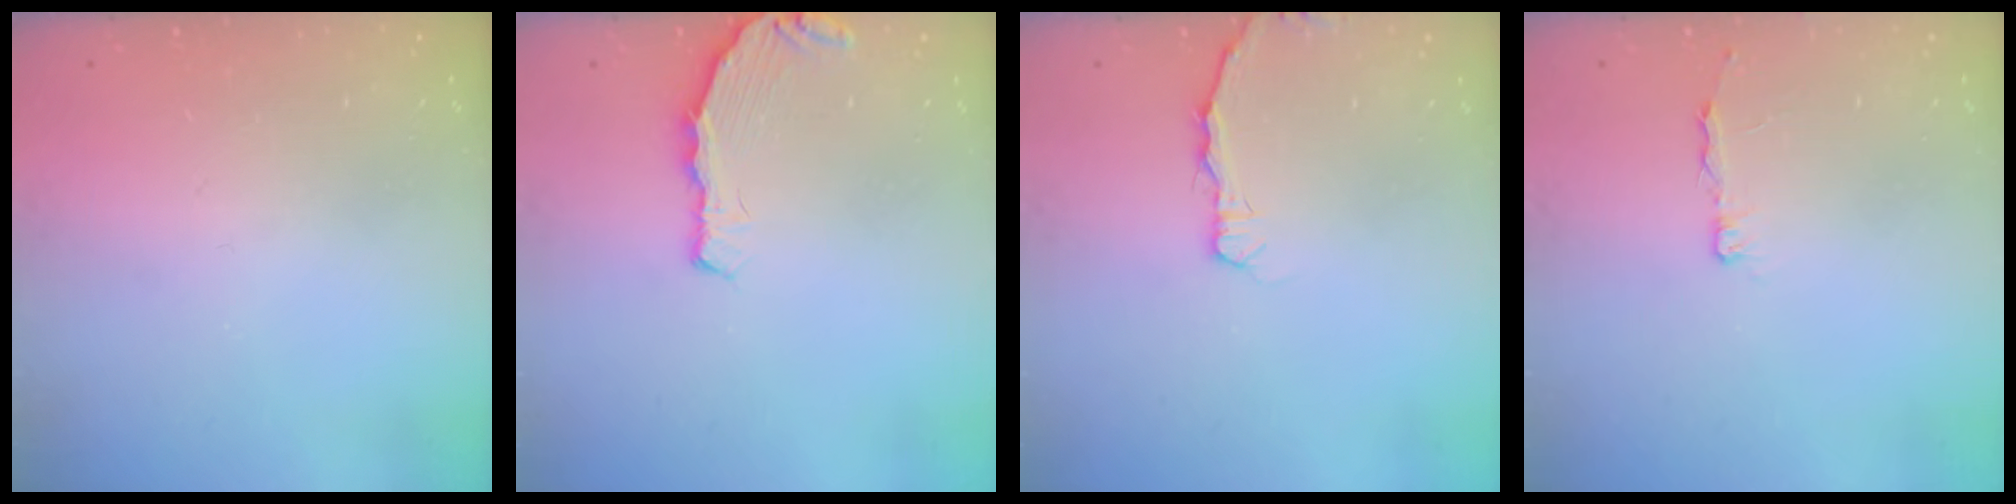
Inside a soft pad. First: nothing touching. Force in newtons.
{"total": 5.9, "press": 5.4, "slide": 2.5}
{"total": 2.9, "press": 2.9, "slide": 0.4}
{"total": 3.3, "press": 3.3, "slide": 0.3}